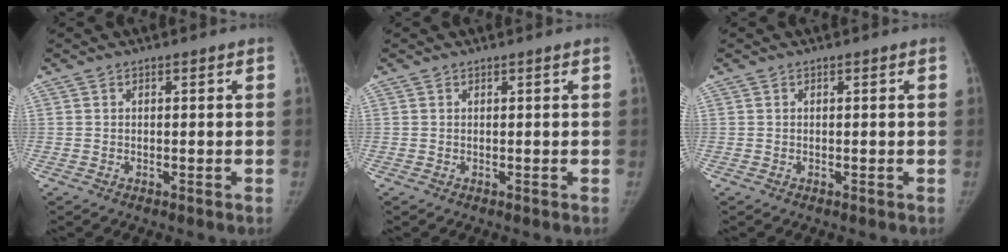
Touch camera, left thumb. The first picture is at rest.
{"total": 0.0}
{"total": 0.0}